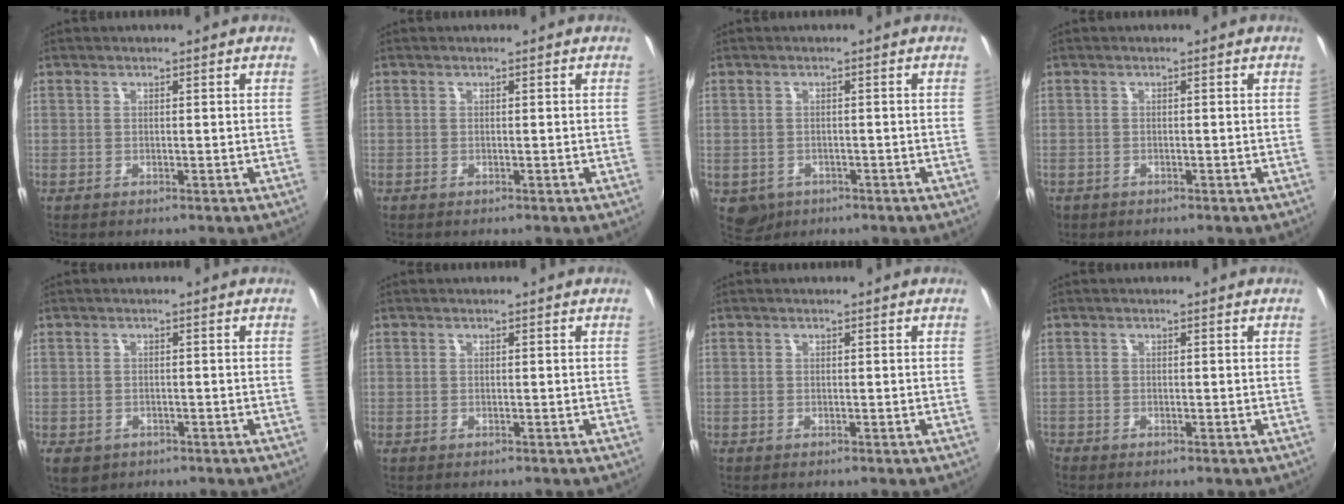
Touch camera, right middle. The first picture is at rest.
{"total": 0.0}
{"total": 3.9, "force": [-1.6, 3.2, 1.4], "torque": [-0.031, -0.006, -0.018]}
{"total": 1.6, "force": [-1.0, 1.1, 0.4], "torque": [-0.014, -0.004, -0.016]}
{"total": 4.6, "force": [-2.3, 3.4, 2.1], "torque": [-0.048, -0.013, -0.032]}
{"total": 0.0}
{"total": 0.0}
{"total": 0.7, "force": [-0.6, 0.1, 0.0], "torque": [-0.001, -0.004, -0.017]}